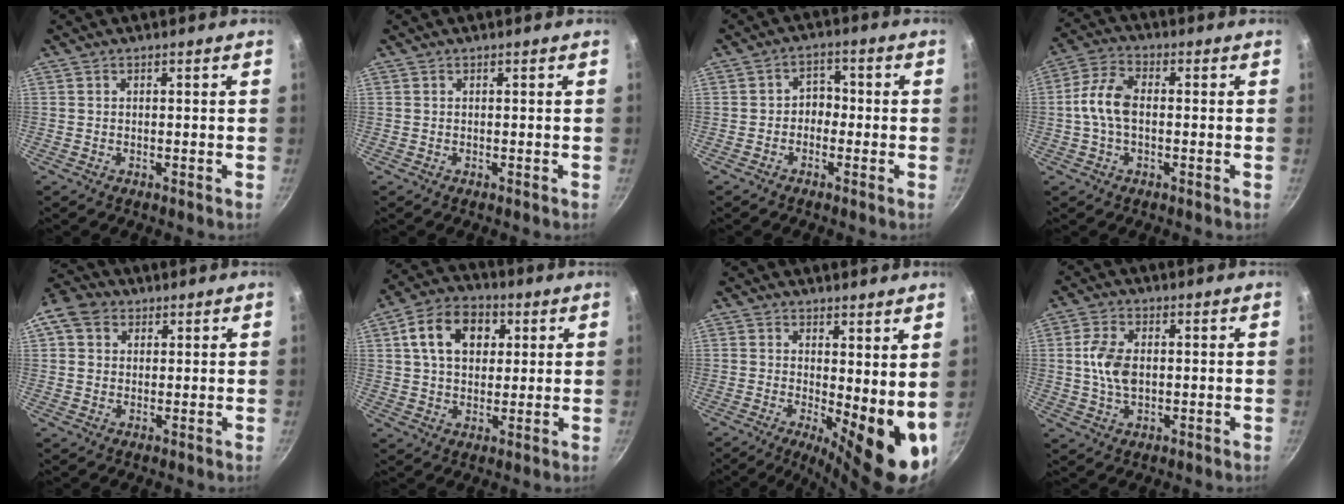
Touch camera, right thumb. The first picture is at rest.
{"total": 0.0}
{"total": 3.5, "force": [-1.0, 2.8, 1.8], "torque": [-0.001, 0.021, -0.024]}
{"total": 8.1, "force": [-0.3, 4.6, 6.7], "torque": [-0.133, 0.029, -0.017]}
{"total": 8.9, "force": [3.1, 7.1, 4.3], "torque": [-0.071, 0.013, 0.042]}
{"total": 12.3, "force": [3.7, 8.8, 7.8], "torque": [-0.111, 0.009, 0.049]}
{"total": 12.7, "force": [0.5, 4.8, 11.8], "torque": [-0.127, -0.026, 0.016]}
{"total": 7.2, "force": [0.4, 4.4, 5.6], "torque": [-0.104, 0.007, 0.004]}